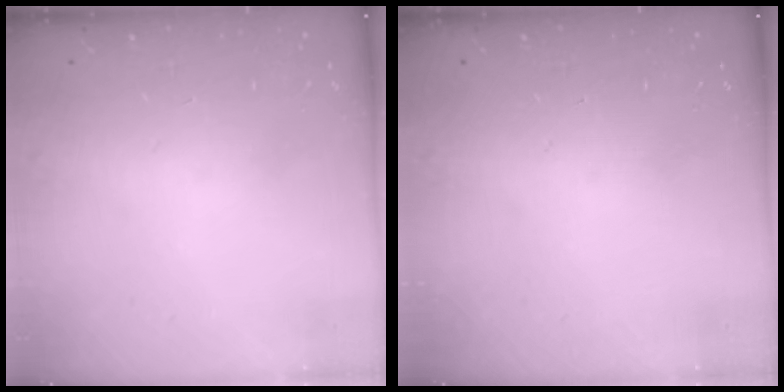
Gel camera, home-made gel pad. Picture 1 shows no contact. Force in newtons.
{"total": 0.0}